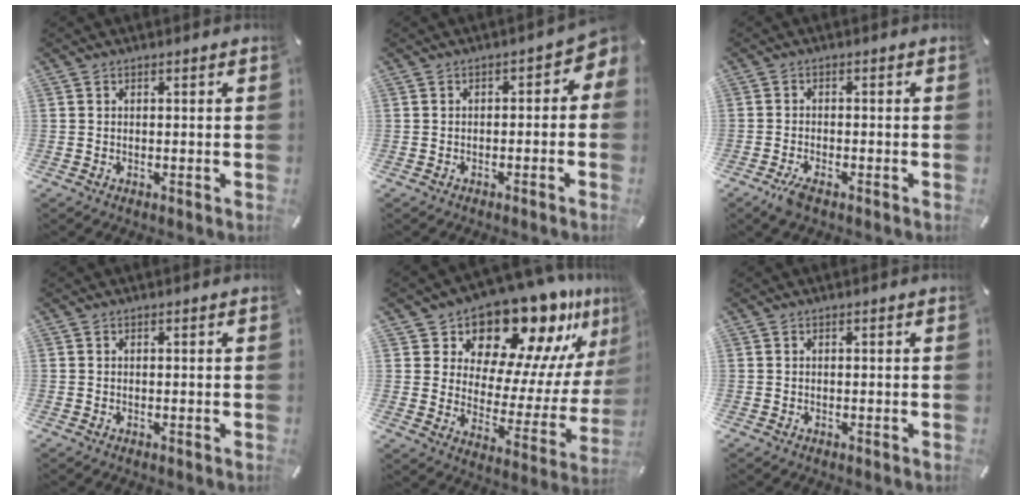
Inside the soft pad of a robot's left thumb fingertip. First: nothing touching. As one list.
[{"total": 3.1, "force": [-1.2, 2.1, 2.0], "torque": [-0.024, 0.006, -0.028]}, {"total": 3.0, "force": [-2.1, 0.9, 2.0], "torque": [-0.044, 0.004, -0.041]}, {"total": 0.0}, {"total": 15.8, "force": [14.0, 6.1, 4.1], "torque": [-0.049, -0.145, 0.229]}, {"total": 0.0}]